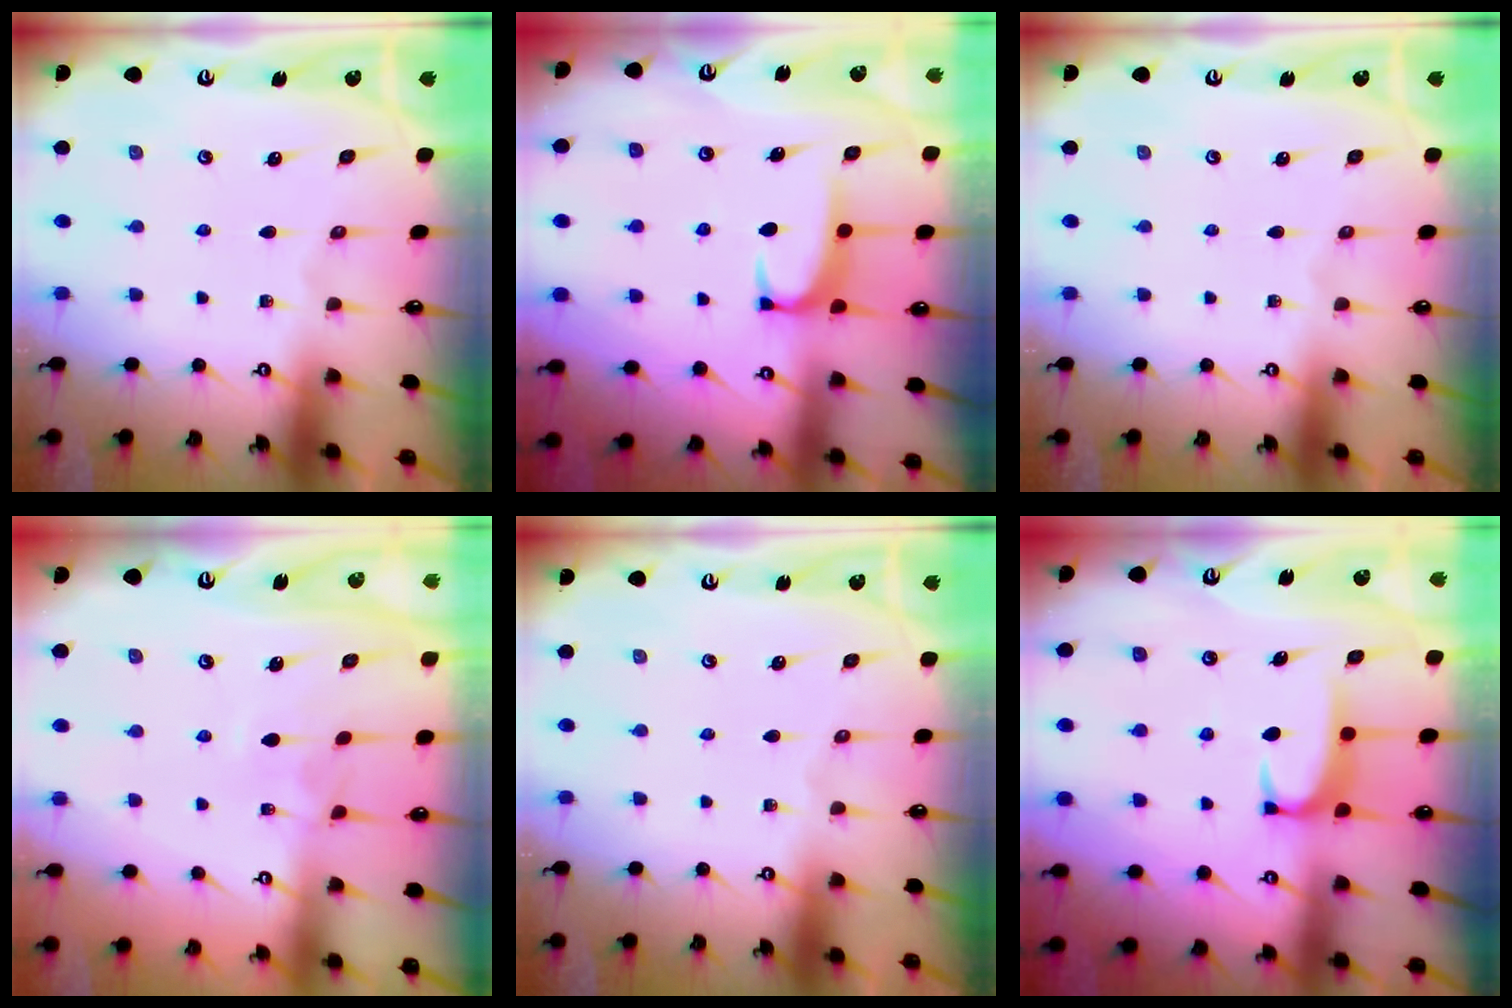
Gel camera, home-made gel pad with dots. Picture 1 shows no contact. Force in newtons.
{"total": 1.5, "press": 1.4, "slide": 0.4}
{"total": 0.0}
{"total": 2.2, "press": 2.2, "slide": 0.5}
{"total": 0.0}
{"total": 1.8, "press": 1.7, "slide": 0.5}